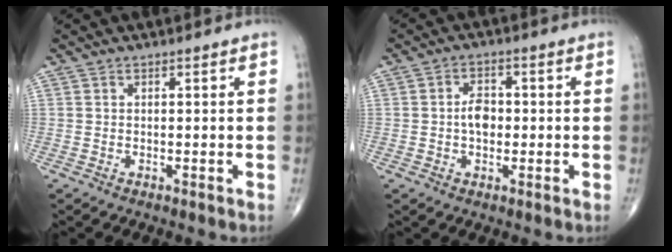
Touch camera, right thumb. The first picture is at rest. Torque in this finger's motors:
{"motor_torque": [1.06, 0.66, 0.43, 0.02, 0.00]}